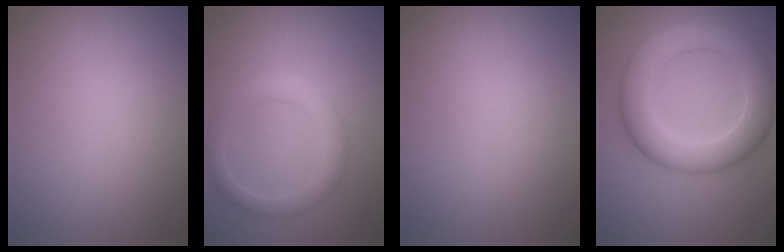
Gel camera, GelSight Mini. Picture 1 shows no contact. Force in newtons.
{"total": 2.7, "press": 2.7, "slide": 0.1}
{"total": 0.0}
{"total": 7.4, "press": 7.3, "slide": 0.5}